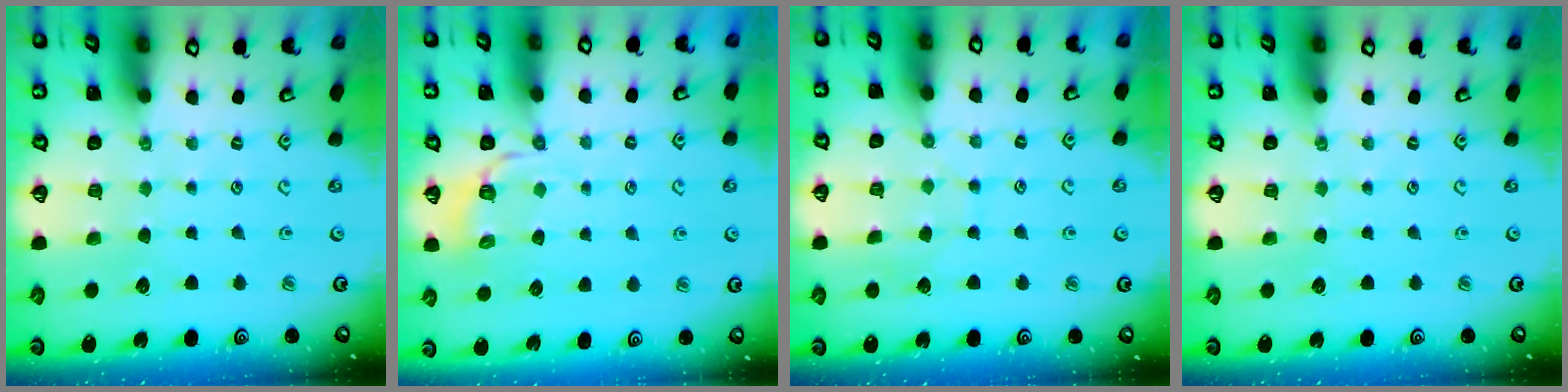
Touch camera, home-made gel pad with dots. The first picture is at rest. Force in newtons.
{"total": 3.4, "press": 2.9, "slide": 1.8}
{"total": 4.3, "press": 4.3, "slide": 0.2}
{"total": 0.0}